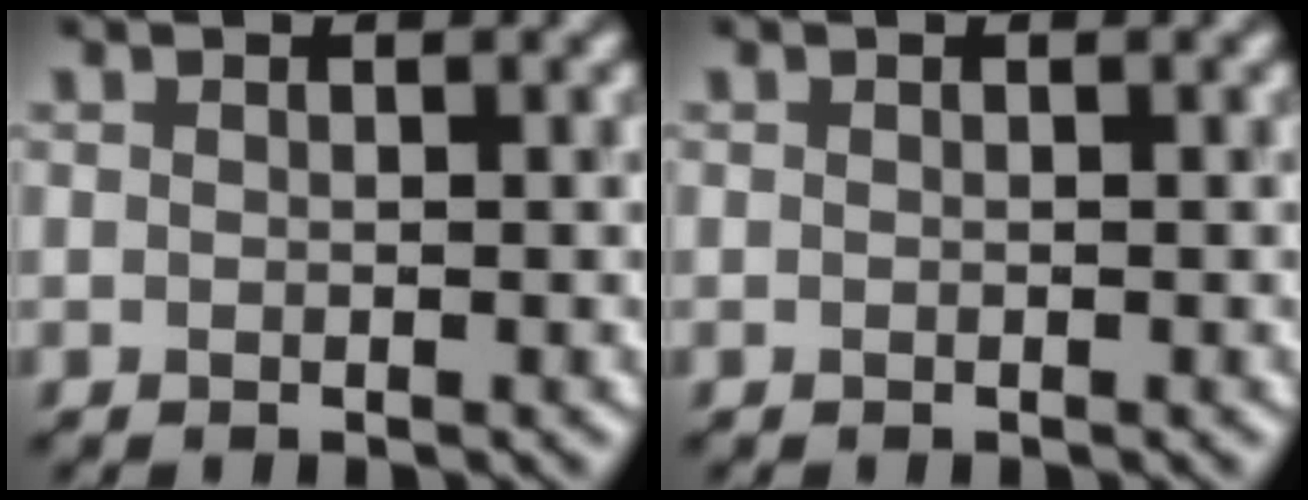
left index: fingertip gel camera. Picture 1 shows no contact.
{"total": 0.0}